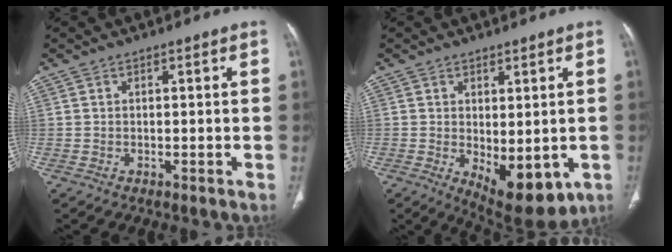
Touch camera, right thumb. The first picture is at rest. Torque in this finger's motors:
{"motor_torque": [-0.47, 0.48, 0.05, 0.16, 0.08]}